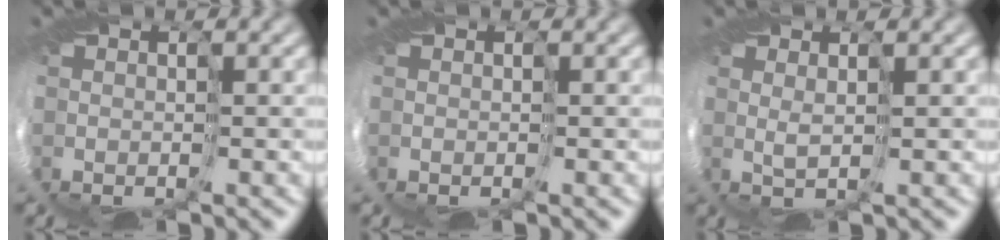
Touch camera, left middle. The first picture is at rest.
{"total": 0.0}
{"total": 1.1, "force": [0.7, -0.8, 0.0], "torque": [-0.015, 0.002, 0.013]}